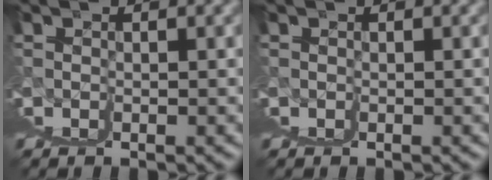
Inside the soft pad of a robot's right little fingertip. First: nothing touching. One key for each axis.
{"total": 0.0}